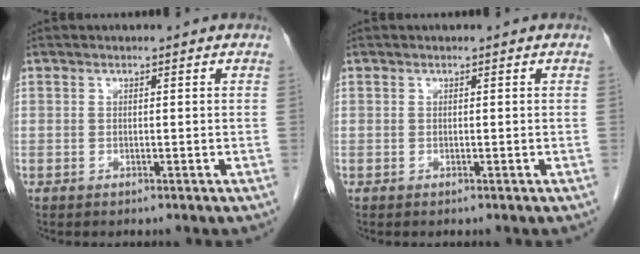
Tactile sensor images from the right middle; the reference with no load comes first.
{"total": 0.0}